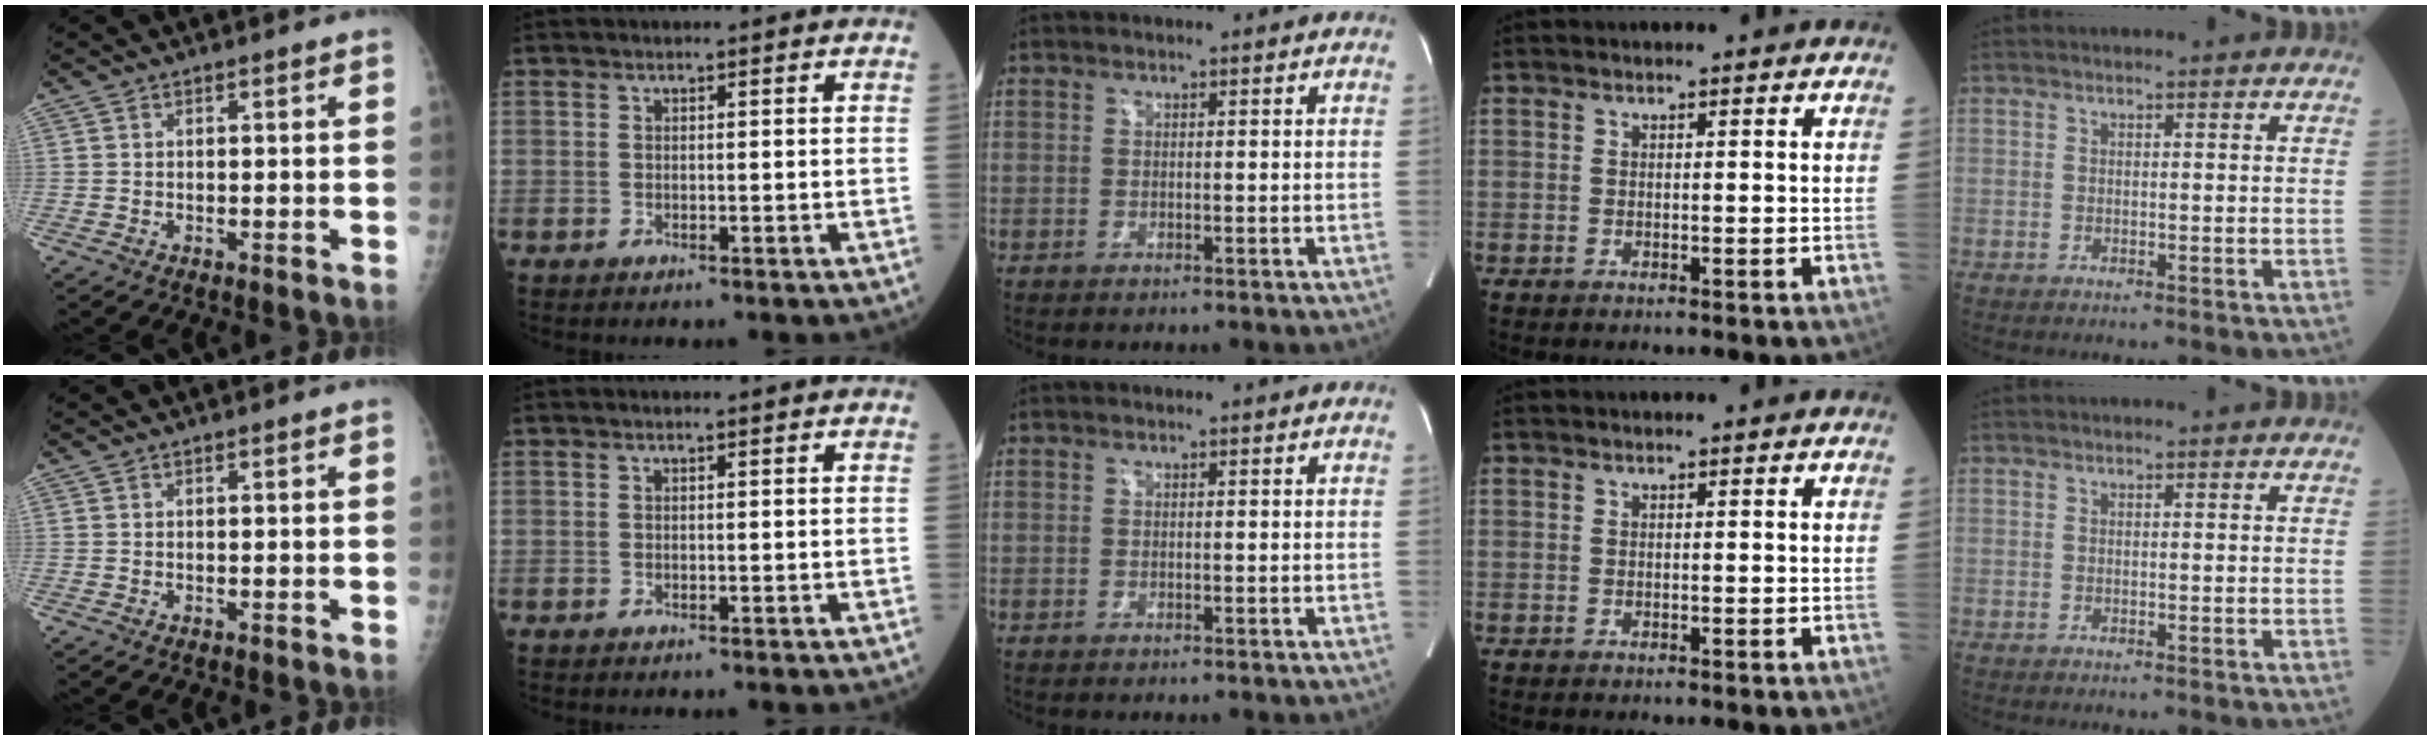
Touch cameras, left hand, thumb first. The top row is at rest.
{}